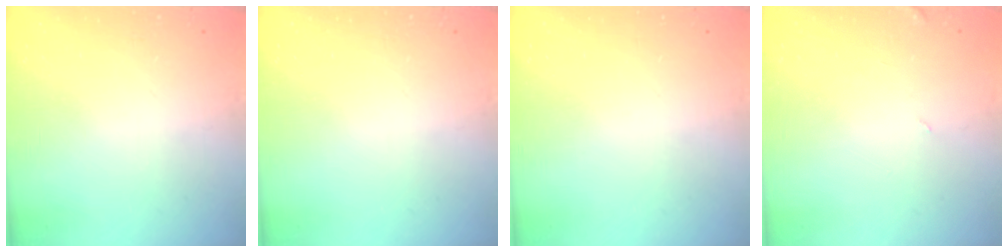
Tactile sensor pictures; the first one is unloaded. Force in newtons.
{"total": 0.0}
{"total": 0.0}
{"total": 1.5, "press": 1.5, "slide": 0.1}